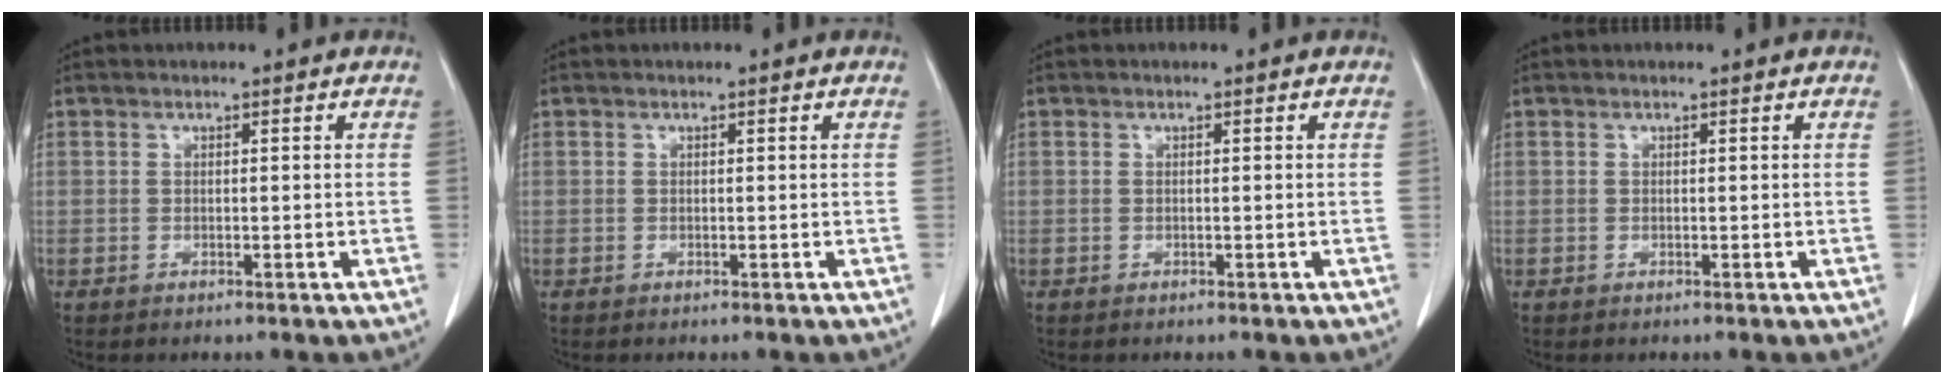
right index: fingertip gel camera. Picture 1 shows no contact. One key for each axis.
{"total": 0.0}
{"total": 0.0}
{"total": 0.0}